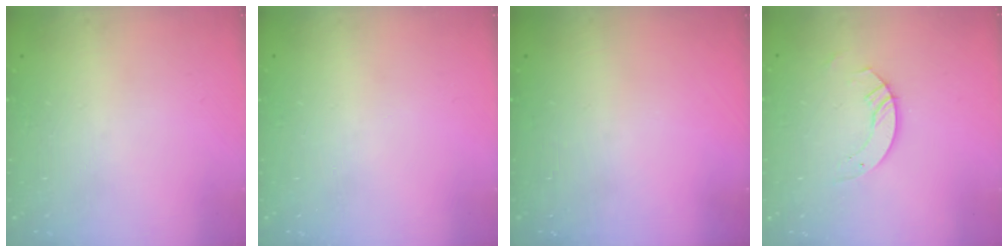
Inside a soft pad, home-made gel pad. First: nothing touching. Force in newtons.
{"total": 0.0}
{"total": 0.0}
{"total": 3.3, "press": 3.3, "slide": 0.2}